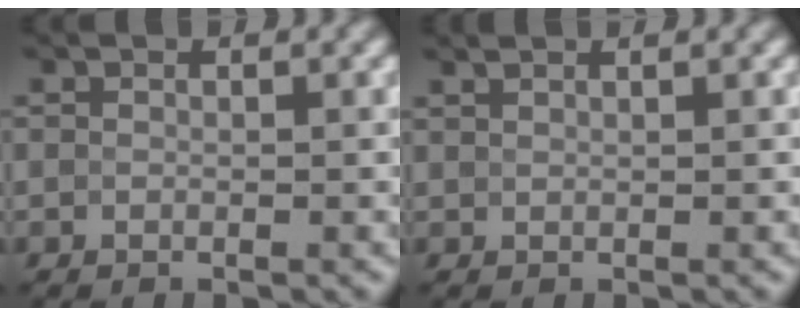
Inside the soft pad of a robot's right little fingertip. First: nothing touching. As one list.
[{"total": 1.5, "force": [1.3, 0.4, 0.7], "torque": [-0.005, 0.002, 0.010]}]